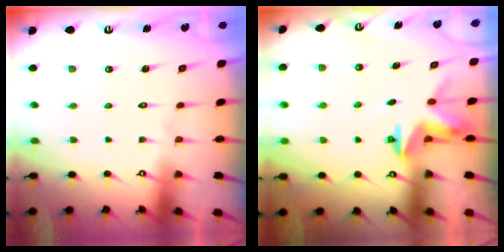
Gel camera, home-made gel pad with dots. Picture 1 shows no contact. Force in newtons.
{"total": 3.1, "press": 3.1, "slide": 0.1}